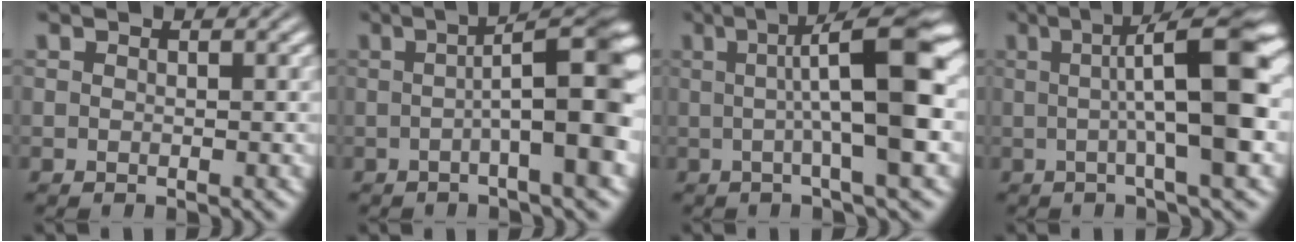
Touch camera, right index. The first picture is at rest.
{"total": 9.0, "force": [0.0, 1.9, 8.8], "torque": [-0.089, -0.005, 0.001]}
{"total": 9.9, "force": [1.7, 1.0, 9.7], "torque": [-0.118, 0.024, 0.021]}
{"total": 9.8, "force": [1.5, 1.0, 9.6], "torque": [-0.114, 0.023, 0.019]}